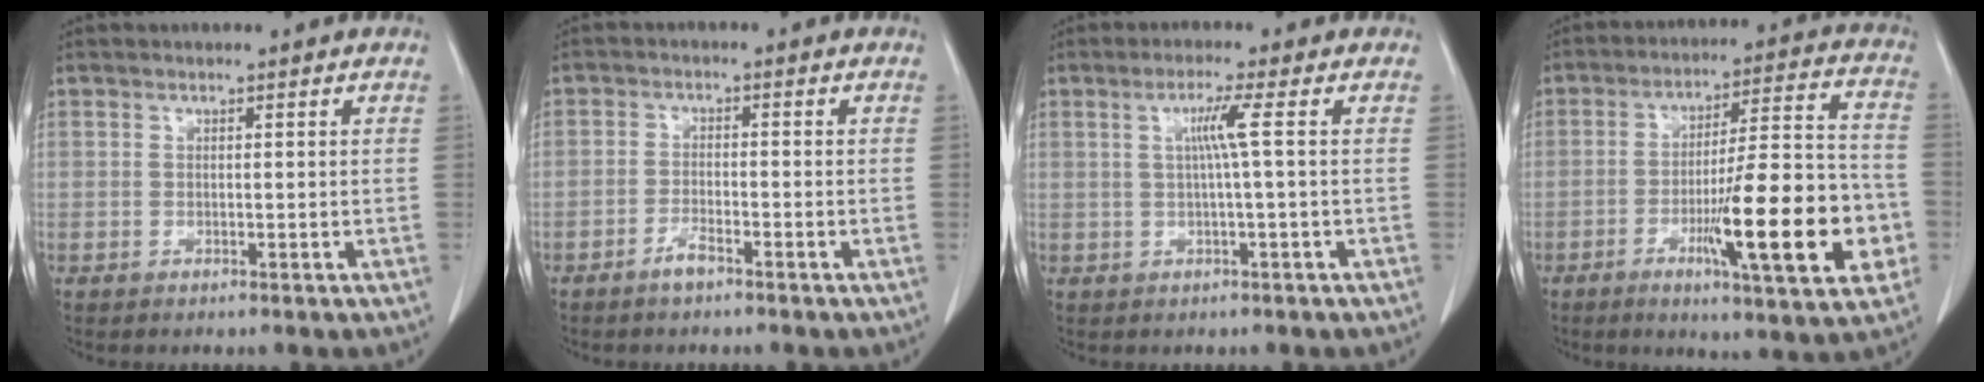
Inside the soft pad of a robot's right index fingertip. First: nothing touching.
{"total": 2.4, "force": [-1.9, 0.4, 1.5], "torque": [-0.029, 0.000, -0.036]}
{"total": 3.6, "force": [0.5, -1.0, 3.4], "torque": [-0.068, 0.004, 0.011]}
{"total": 18.8, "force": [-5.6, 2.4, 17.7], "torque": [-0.245, 0.005, -0.079]}